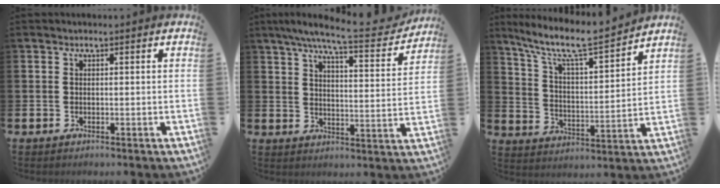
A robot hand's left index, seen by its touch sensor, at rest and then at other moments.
{"total": 8.3, "force": [7.3, 0.7, 3.9], "torque": [-0.086, -0.045, 0.122]}
{"total": 8.9, "force": [7.8, 0.9, 4.2], "torque": [-0.115, -0.053, 0.129]}